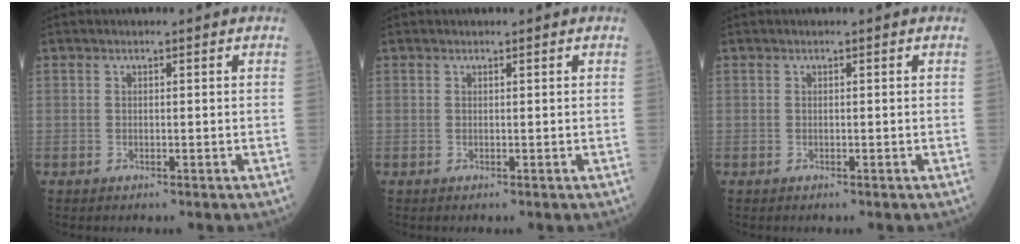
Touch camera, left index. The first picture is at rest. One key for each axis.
{"total": 0.0}
{"total": 0.0}